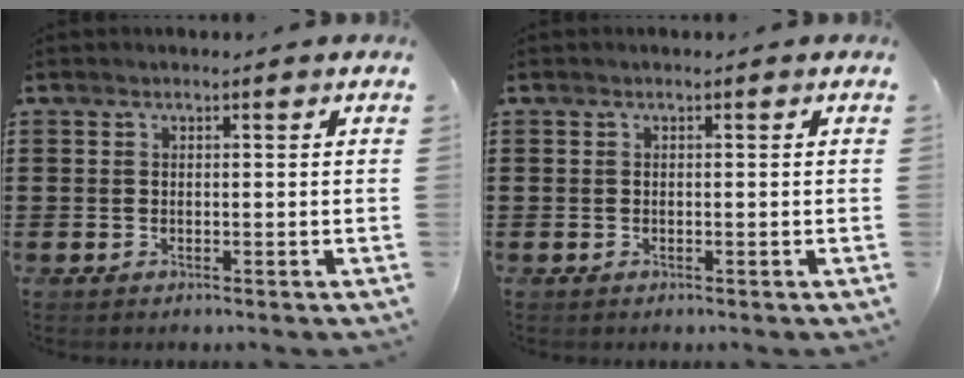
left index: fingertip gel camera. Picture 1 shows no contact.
{"total": 0.0}